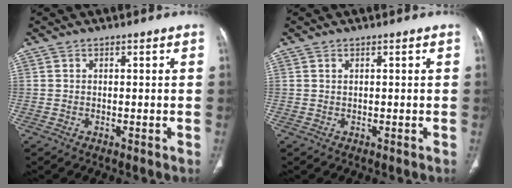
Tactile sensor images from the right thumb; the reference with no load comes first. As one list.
[{"total": 0.0}]